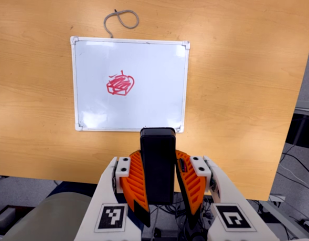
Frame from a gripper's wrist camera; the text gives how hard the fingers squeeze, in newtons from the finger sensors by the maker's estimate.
{"total": 9.7, "left": 8.1, "right": 11.4}